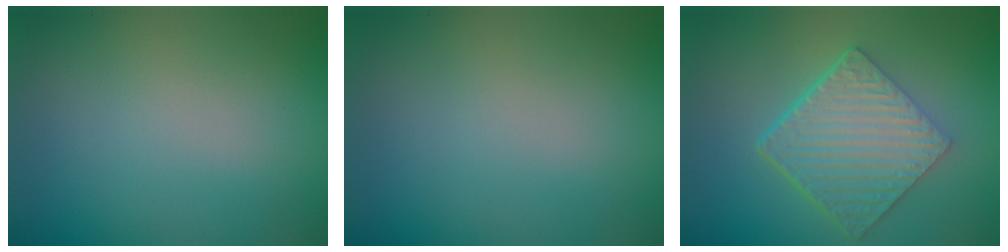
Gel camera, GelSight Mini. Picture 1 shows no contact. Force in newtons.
{"total": 0.0}
{"total": 6.6, "press": 4.6, "slide": 4.7}